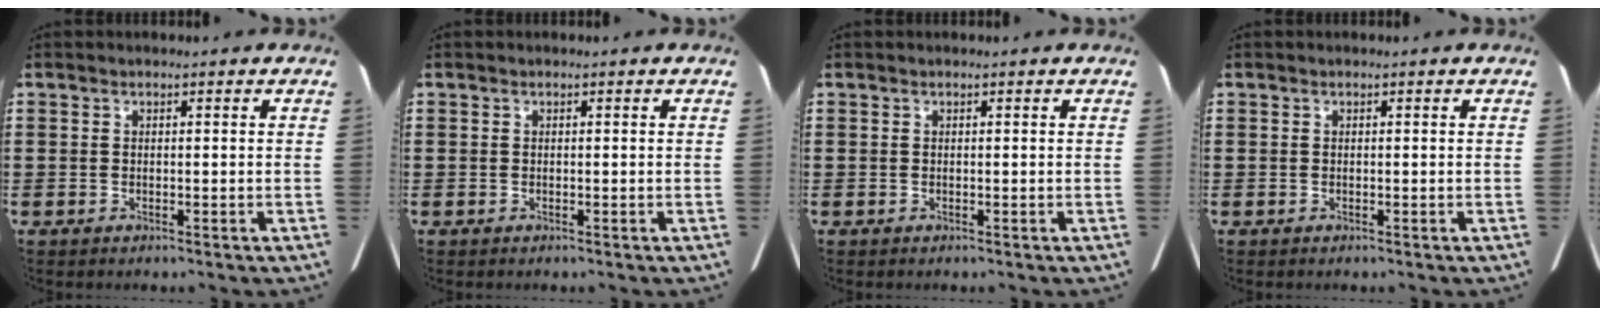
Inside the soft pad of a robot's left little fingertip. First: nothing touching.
{"total": 0.0}
{"total": 0.0}
{"total": 0.0}